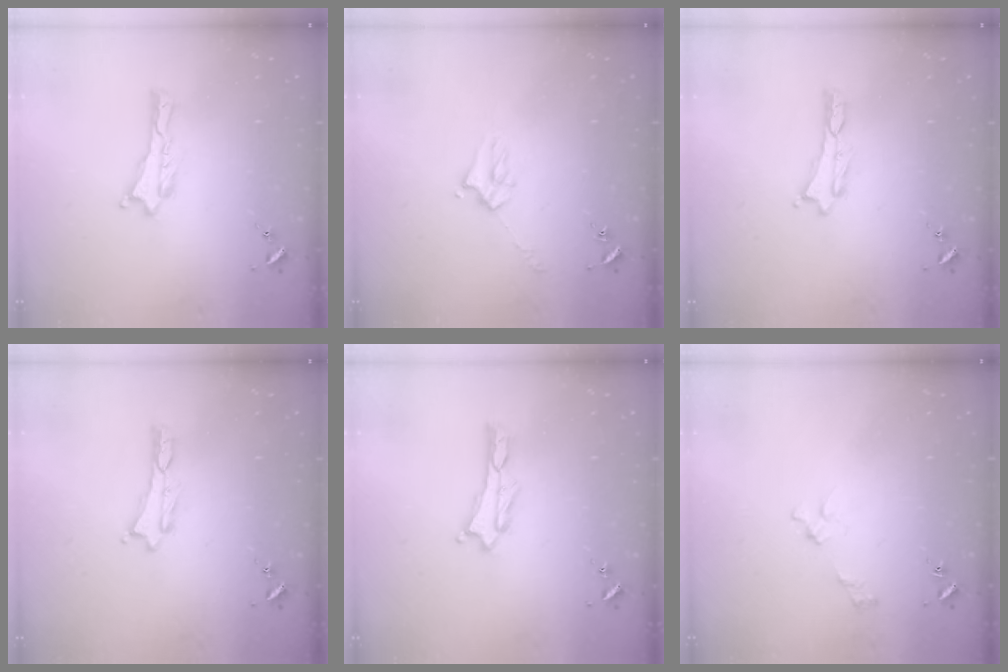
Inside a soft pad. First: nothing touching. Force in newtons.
{"total": 4.2, "press": 4.2, "slide": 0.6}
{"total": 0.0}
{"total": 0.0}
{"total": 0.5, "press": 0.5, "slide": 0.2}
{"total": 2.7, "press": 2.6, "slide": 0.3}